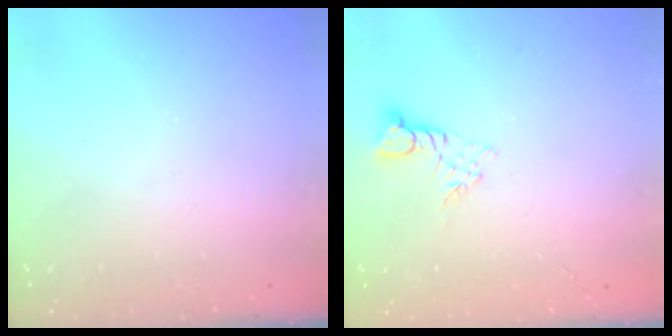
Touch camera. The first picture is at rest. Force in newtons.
{"total": 3.0, "press": 3.0, "slide": 0.3}